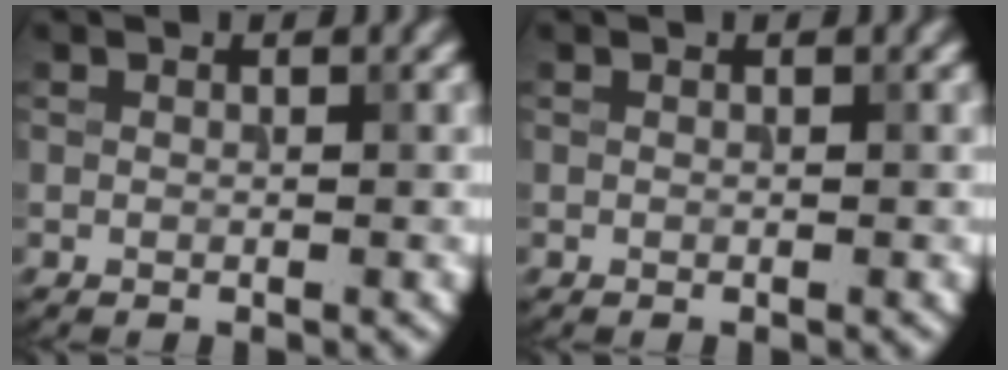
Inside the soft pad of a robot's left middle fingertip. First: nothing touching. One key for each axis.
{"total": 0.0}